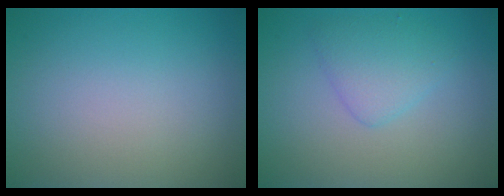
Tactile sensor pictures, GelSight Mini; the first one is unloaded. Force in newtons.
{"total": 2.5, "press": 2.5, "slide": 0.1}